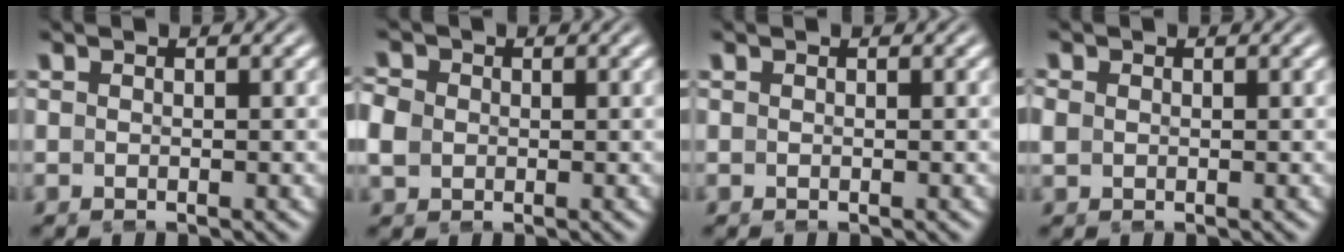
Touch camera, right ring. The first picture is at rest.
{"total": 2.4, "force": [0.2, 2.1, 1.1], "torque": [-0.028, -0.002, 0.003]}
{"total": 0.0}
{"total": 1.1, "force": [0.3, 1.0, 0.5], "torque": [-0.018, -0.006, 0.009]}